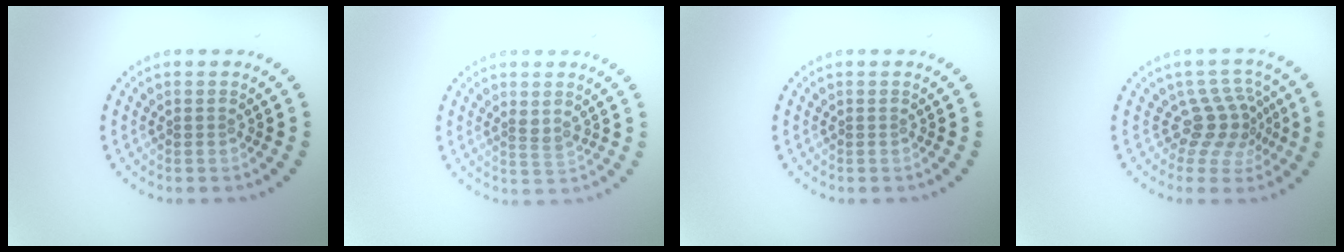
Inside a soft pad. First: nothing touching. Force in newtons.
{"total": 1.2, "press": 0.9, "slide": 0.7}
{"total": 0.0}
{"total": 3.5, "press": 2.5, "slide": 2.5}